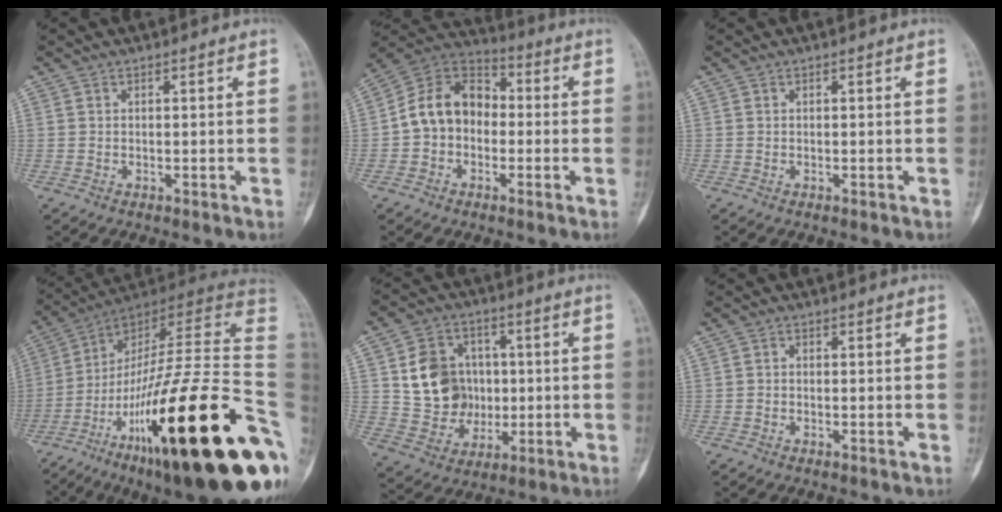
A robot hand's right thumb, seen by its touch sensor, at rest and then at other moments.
{"total": 12.5, "force": [-1.1, 9.7, 7.7], "torque": [-0.115, 0.043, -0.036]}
{"total": 0.0}
{"total": 39.3, "force": [-11.6, 8.6, 36.5], "torque": [-0.497, 0.074, -0.188]}
{"total": 13.8, "force": [1.5, 11.8, 7.0], "torque": [-0.077, 0.005, 0.040]}
{"total": 0.7, "force": [-0.3, 0.5, 0.3], "torque": [-0.003, 0.002, -0.010]}